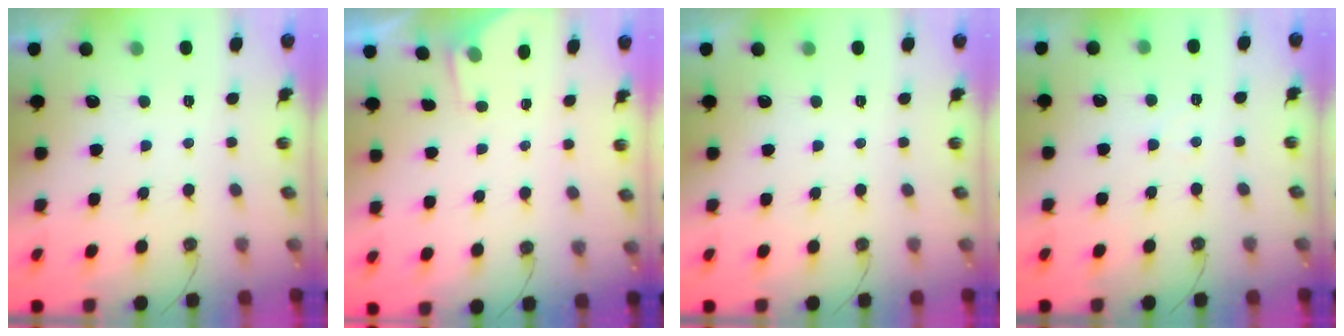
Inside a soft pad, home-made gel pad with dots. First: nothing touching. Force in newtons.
{"total": 1.4, "press": 1.3, "slide": 0.2}
{"total": 0.0}
{"total": 3.8, "press": 3.7, "slide": 0.5}